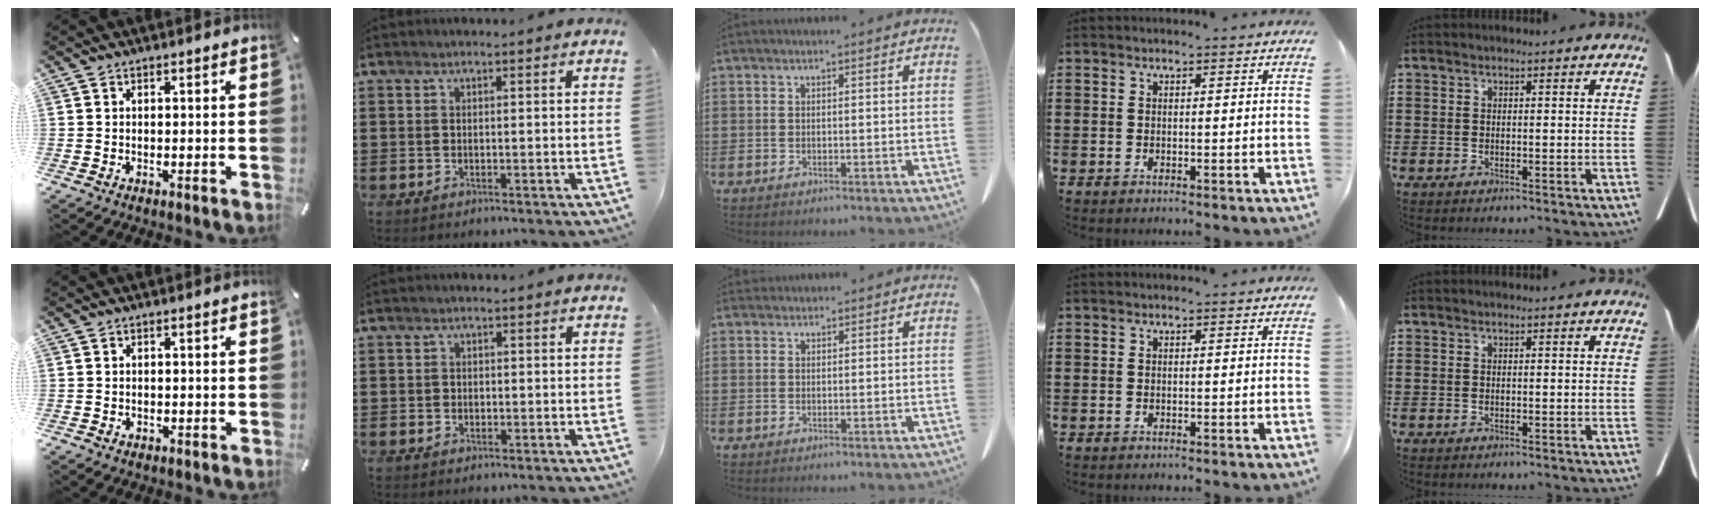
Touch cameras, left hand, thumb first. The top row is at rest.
{"thumb": {"total": 0.7, "force": [-0.2, 0.6, 0.2], "torque": [-0.002, 0.003, -0.007]}, "index": {"total": 0.7, "force": [0.0, 0.7, 0.2], "torque": [-0.007, 0.005, -0.002]}, "middle": {"total": 0.8, "force": [0.7, 0.3, 0.0], "torque": [-0.003, -0.001, 0.015]}}